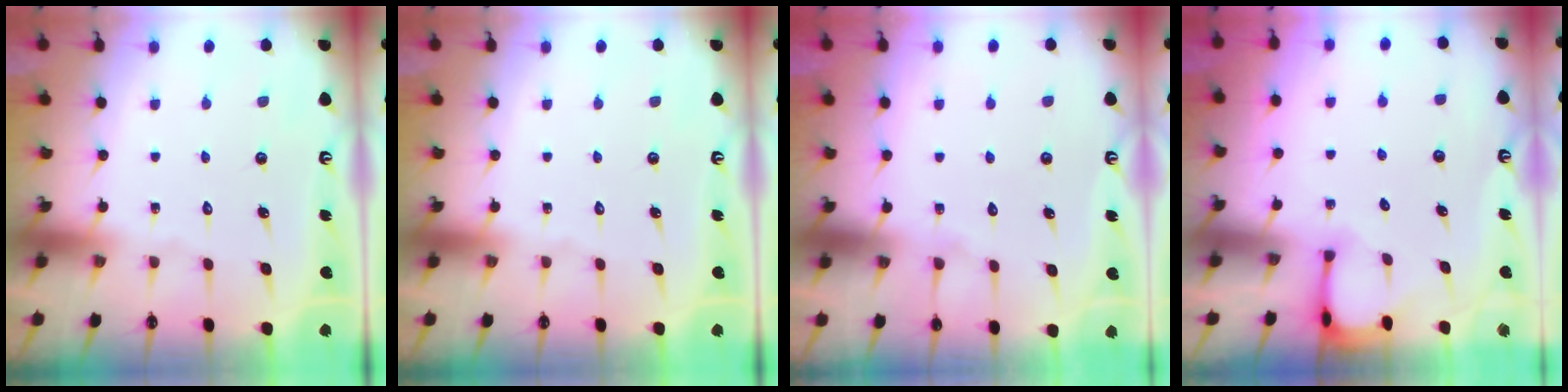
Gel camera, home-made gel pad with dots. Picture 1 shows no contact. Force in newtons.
{"total": 0.0}
{"total": 2.9, "press": 2.9, "slide": 0.2}
{"total": 2.3, "press": 2.3, "slide": 0.4}